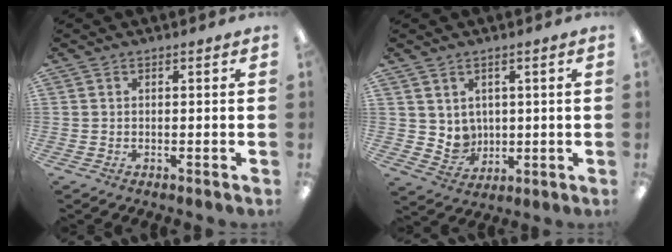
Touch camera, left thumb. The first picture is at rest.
{"total": 4.9, "force": [2.6, 4.1, 0.4], "torque": [-0.010, -0.022, 0.053]}